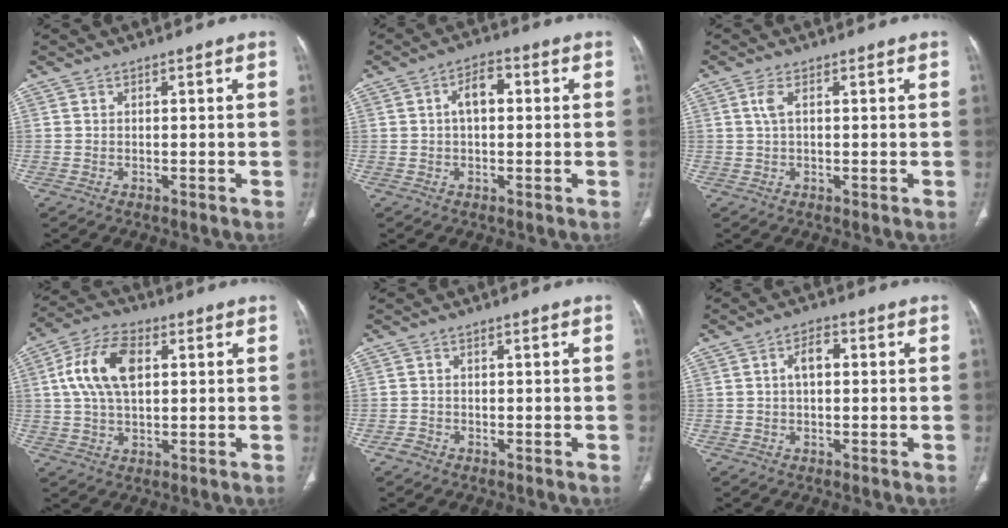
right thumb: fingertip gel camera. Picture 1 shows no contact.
{"total": 5.4, "force": [0.7, 3.0, 4.4], "torque": [-0.073, 0.018, 0.006]}
{"total": 2.6, "force": [0.6, 0.8, 2.4], "torque": [-0.065, 0.000, 0.010]}
{"total": 11.9, "force": [2.5, 6.8, 9.5], "torque": [-0.184, 0.015, 0.044]}
{"total": 1.7, "force": [-1.1, 1.3, 0.5], "torque": [-0.011, 0.007, -0.020]}
{"total": 4.1, "force": [0.5, 2.3, 3.4], "torque": [-0.059, 0.012, 0.006]}